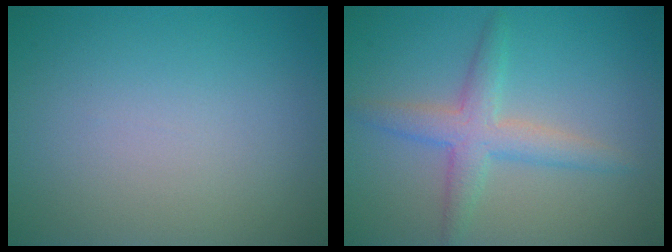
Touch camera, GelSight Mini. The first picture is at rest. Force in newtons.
{"total": 3.5, "press": 3.5, "slide": 0.1}